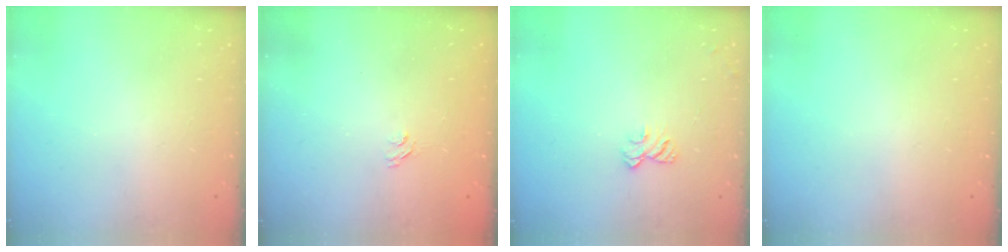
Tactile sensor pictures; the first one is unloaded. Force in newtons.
{"total": 2.1, "press": 1.6, "slide": 1.2}
{"total": 6.0, "press": 6.0, "slide": 0.3}
{"total": 0.0}